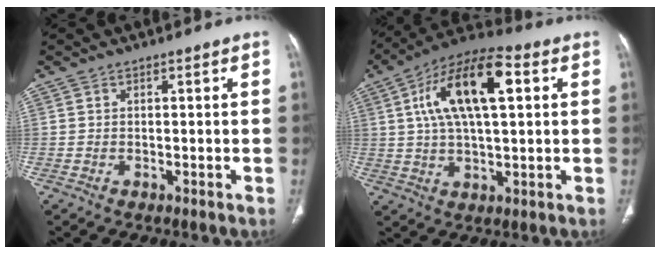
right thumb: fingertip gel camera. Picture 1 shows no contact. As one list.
[{"total": 17.2, "force": [4.5, 7.2, 14.9], "torque": [-0.261, 0.018, 0.071]}]